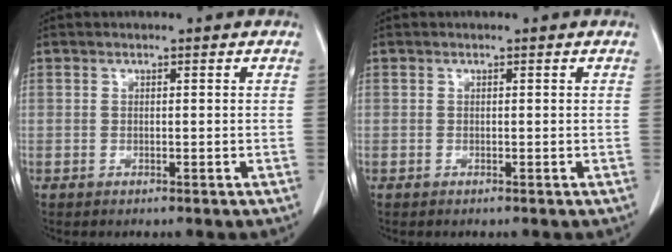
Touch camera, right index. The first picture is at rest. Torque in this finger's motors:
{"motor_torque": [0.04, -0.02, 0.01, 0.01]}